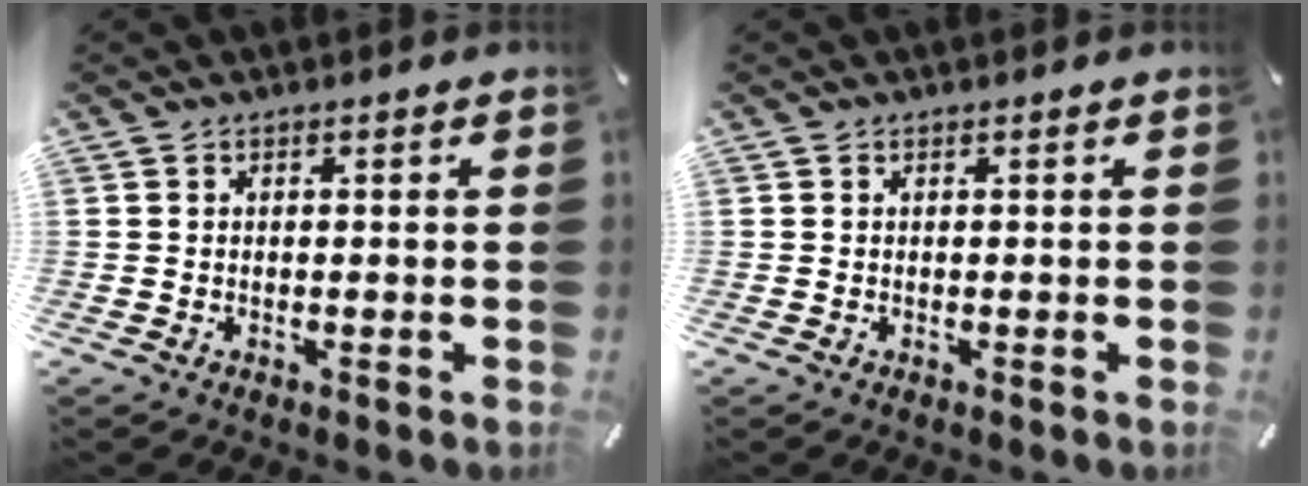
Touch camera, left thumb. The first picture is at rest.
{"total": 0.0}